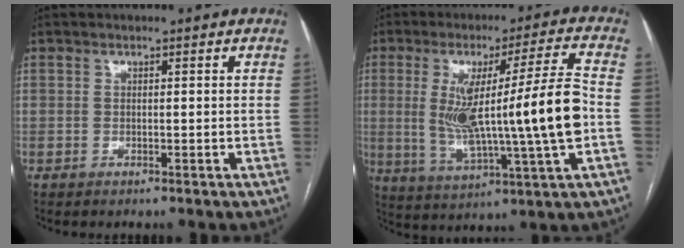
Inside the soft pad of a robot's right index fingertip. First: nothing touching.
{"total": 17.7, "force": [-0.5, 0.0, 17.7], "torque": [-0.318, 0.004, -0.006]}